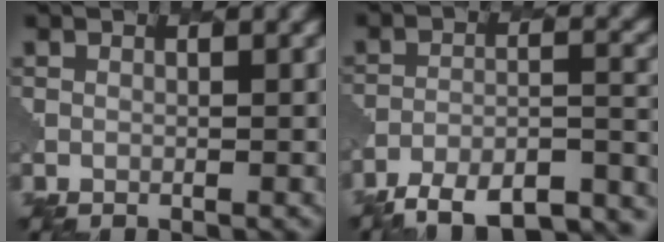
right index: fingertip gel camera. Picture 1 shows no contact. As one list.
[{"total": 15.5, "force": [-14.4, 3.8, 4.3], "torque": [-0.037, 0.005, -0.187]}]